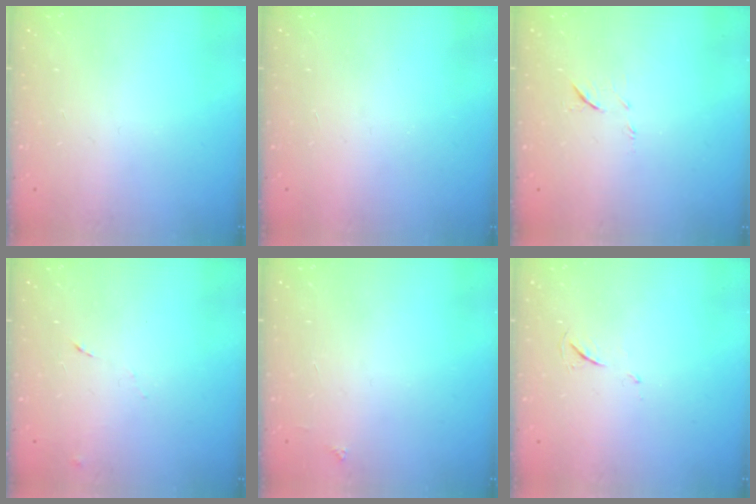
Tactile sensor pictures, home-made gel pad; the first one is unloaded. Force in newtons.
{"total": 1.7, "press": 1.6, "slide": 0.1}
{"total": 6.7, "press": 6.6, "slide": 1.1}
{"total": 4.1, "press": 4.1, "slide": 0.7}
{"total": 2.0, "press": 2.0, "slide": 0.3}
{"total": 4.1, "press": 4.1, "slide": 0.6}